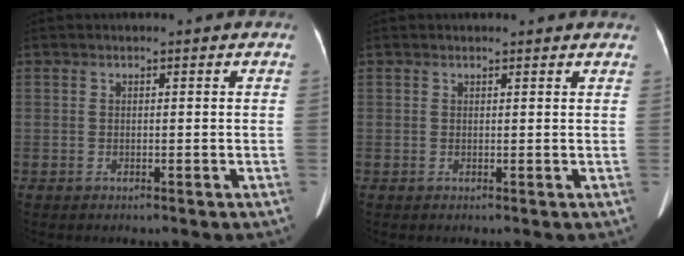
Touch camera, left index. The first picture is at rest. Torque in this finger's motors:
{"motor_torque": [1.21, -0.93, 0.01, -0.01]}